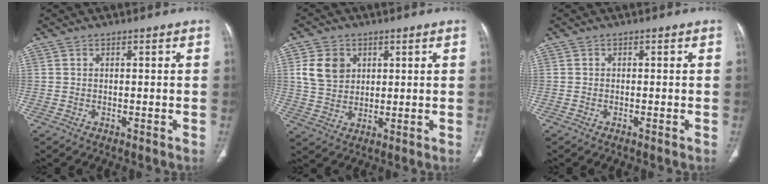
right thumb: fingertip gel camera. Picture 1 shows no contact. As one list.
[{"total": 7.6, "force": [2.5, 6.0, 4.0], "torque": [-0.057, -0.006, 0.052]}, {"total": 0.0}]